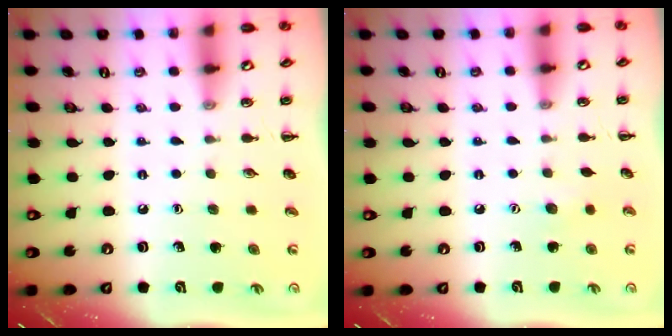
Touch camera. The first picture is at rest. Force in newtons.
{"total": 2.5, "press": 2.4, "slide": 0.6}